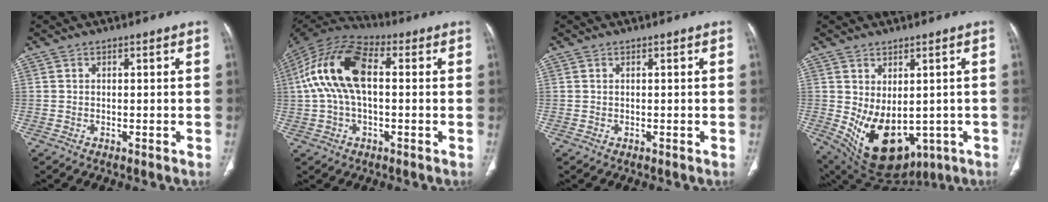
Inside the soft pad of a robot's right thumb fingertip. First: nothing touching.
{"total": 16.1, "force": [1.7, 8.5, 13.6], "torque": [-0.274, 0.040, 0.023]}
{"total": 0.0}
{"total": 16.0, "force": [-3.0, 10.1, 12.0], "torque": [-0.184, -0.012, -0.008]}